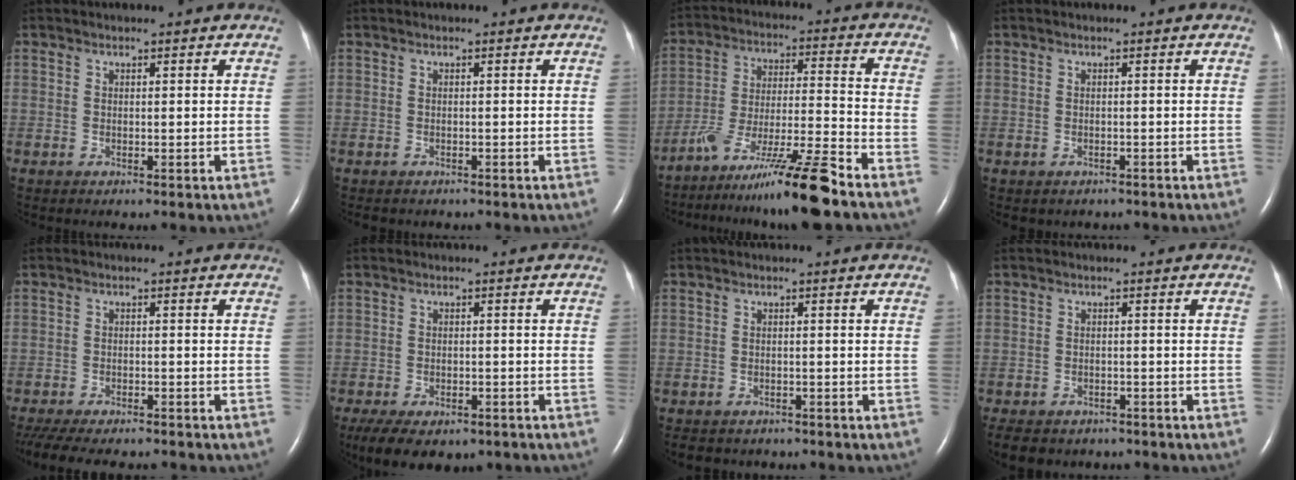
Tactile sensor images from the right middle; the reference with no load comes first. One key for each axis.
{"total": 2.0, "fx": -1.6, "fy": 0.9, "fz": 0.6, "tx": -0.011, "ty": -0.002, "tz": -0.016}
{"total": 13.0, "fx": -10.2, "fy": -1.2, "fz": 7.9, "tx": -0.141, "ty": -0.009, "tz": -0.179}
{"total": 1.4, "fx": -1.0, "fy": 0.9, "fz": 0.1, "tx": -0.007, "ty": 0.001, "tz": -0.010}
{"total": 14.3, "fx": -12.2, "fy": 3.7, "fz": 6.3, "tx": -0.144, "ty": -0.019, "tz": -0.167}
{"total": 10.7, "fx": -7.4, "fy": 5.1, "fz": 5.7, "tx": -0.103, "ty": -0.007, "tz": -0.100}
{"total": 6.0, "fx": -5.3, "fy": 2.6, "fz": 1.4, "tx": -0.019, "ty": -0.001, "tz": -0.063}
{"total": 10.3, "fx": -8.3, "fy": 5.2, "fz": 3.4, "tx": -0.076, "ty": -0.007, "tz": -0.103}